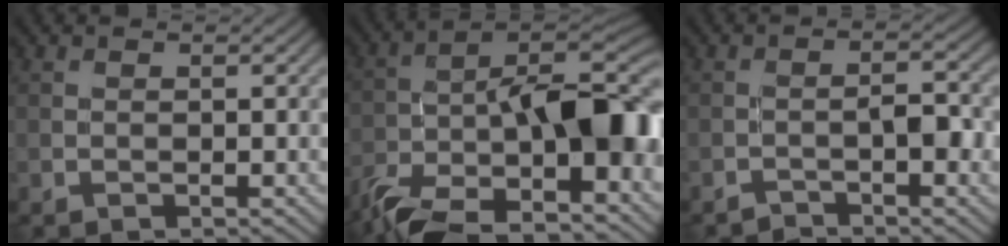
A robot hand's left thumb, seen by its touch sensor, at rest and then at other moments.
{"total": 16.0, "force": [-7.9, 5.4, 12.8], "torque": [-0.218, -0.013, -0.152]}
{"total": 3.2, "force": [-2.1, 0.7, 2.4], "torque": [-0.040, 0.011, -0.043]}